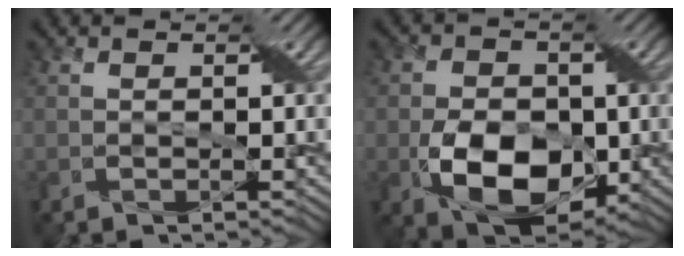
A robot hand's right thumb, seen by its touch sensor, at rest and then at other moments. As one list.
[{"total": 10.2, "force": [-2.5, 6.8, 7.2], "torque": [-0.146, -0.021, -0.040]}]